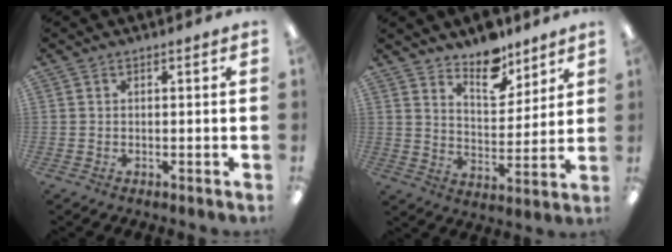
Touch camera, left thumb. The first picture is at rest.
{"total": 11.1, "force": [9.2, 4.9, 3.9], "torque": [-0.044, -0.068, 0.164]}